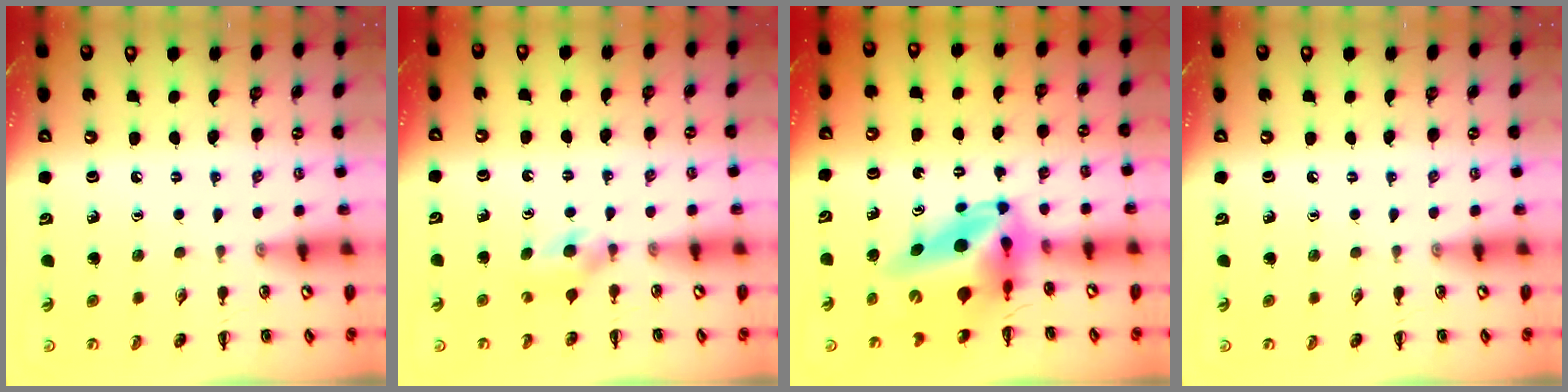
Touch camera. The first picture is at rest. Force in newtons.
{"total": 3.6, "press": 3.4, "slide": 1.4}
{"total": 10.4, "press": 10.0, "slide": 3.0}
{"total": 0.0}